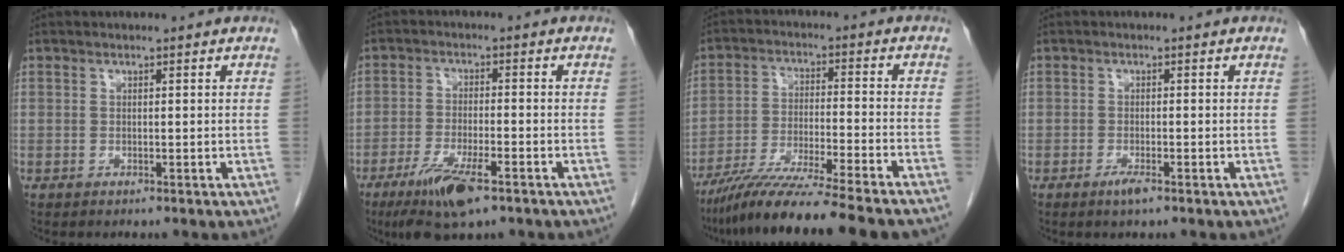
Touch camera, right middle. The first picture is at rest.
{"total": 8.6, "force": [-5.2, 1.7, 6.6], "torque": [-0.127, -0.017, -0.089]}
{"total": 15.8, "force": [-13.3, -1.3, 8.6], "torque": [-0.145, -0.043, -0.218]}
{"total": 1.8, "force": [-1.1, 0.3, 1.3], "torque": [-0.027, -0.003, -0.021]}